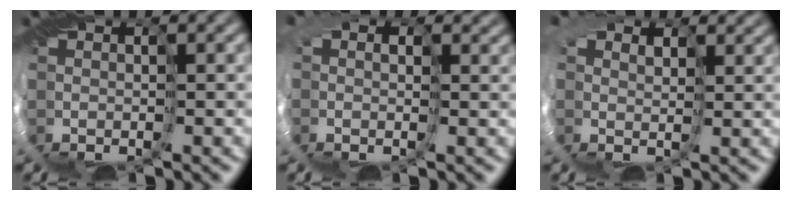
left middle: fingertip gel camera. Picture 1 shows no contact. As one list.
[{"total": 5.2, "force": [1.9, 3.8, 2.9], "torque": [-0.062, 0.018, 0.003]}, {"total": 4.3, "force": [3.3, 2.5, 1.2], "torque": [-0.053, 0.017, 0.049]}]